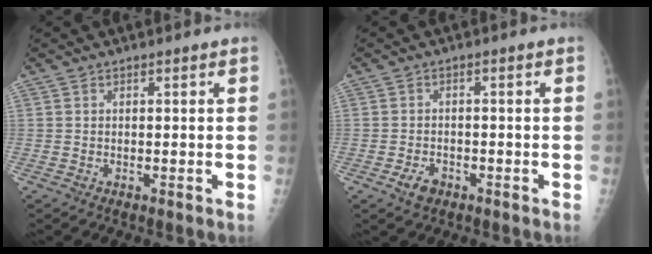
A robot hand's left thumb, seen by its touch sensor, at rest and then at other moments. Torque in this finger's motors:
{"motor_torque": [-0.28, -0.19, 0.35, 0.14, 0.01]}